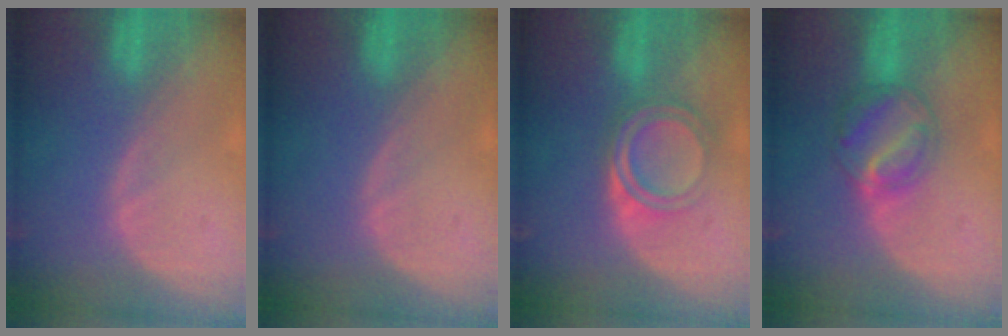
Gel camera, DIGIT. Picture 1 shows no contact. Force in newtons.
{"total": 0.0}
{"total": 5.3, "press": 4.9, "slide": 1.9}
{"total": 5.8, "press": 5.7, "slide": 1.0}